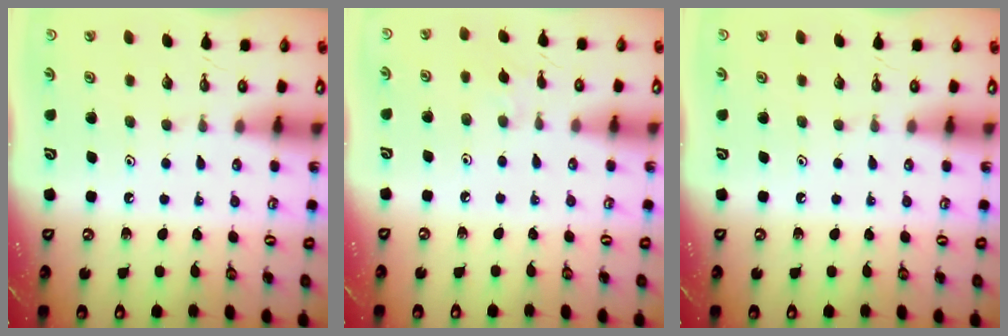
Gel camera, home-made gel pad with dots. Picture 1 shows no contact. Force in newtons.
{"total": 2.3, "press": 2.3, "slide": 0.6}
{"total": 0.0}